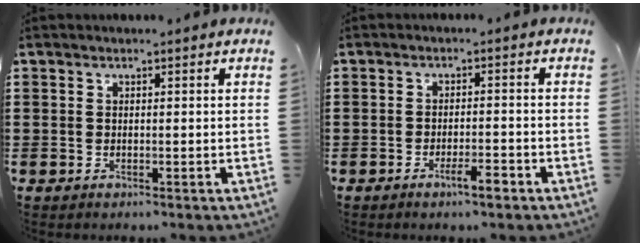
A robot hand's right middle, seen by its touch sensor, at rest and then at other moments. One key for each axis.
{"total": 3.3, "fx": -2.1, "fy": 0.7, "fz": 2.5, "tx": -0.046, "ty": 0.000, "tz": -0.040}